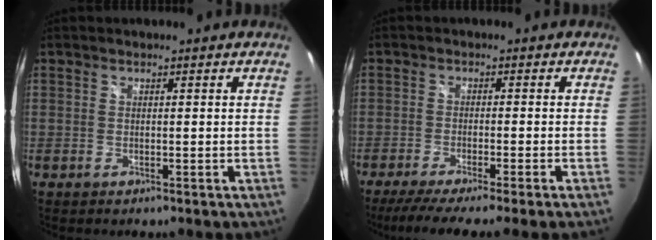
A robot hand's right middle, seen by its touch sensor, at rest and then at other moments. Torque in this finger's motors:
{"motor_torque": [1.10, -1.04, 0.16, 0.09]}